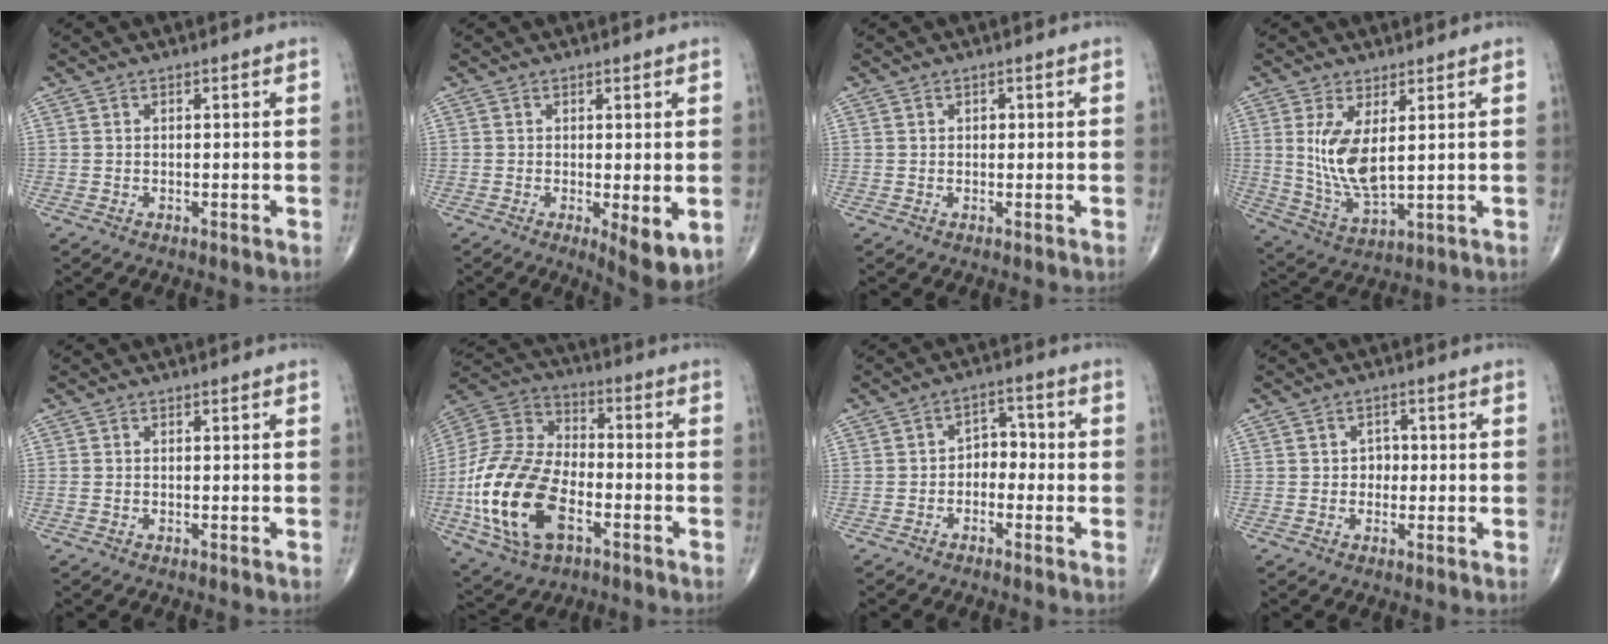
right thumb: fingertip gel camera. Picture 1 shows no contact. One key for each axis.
{"total": 6.1, "fx": -1.0, "fy": 1.9, "fz": 5.7, "tx": -0.081, "ty": -0.020, "tz": -0.013}
{"total": 0.9, "fx": 0.2, "fy": 0.7, "fz": 0.5, "tx": -0.004, "ty": 0.002, "tz": 0.003}
{"total": 9.5, "fx": 2.2, "fy": 3.8, "fz": 8.5, "tx": -0.170, "ty": -0.031, "tz": 0.055}
{"total": 0.5, "fx": -0.1, "fy": 0.3, "fz": 0.4, "tx": -0.013, "ty": 0.005, "tz": 0.002}
{"total": 22.1, "fx": -6.7, "fy": 12.6, "fz": 16.8, "tx": -0.344, "ty": 0.018, "tz": -0.121}
{"total": 4.4, "fx": -1.3, "fy": 3.2, "fz": 2.6, "tx": -0.015, "ty": 0.024, "tz": -0.035}
{"total": 2.5, "fx": -0.1, "fy": 2.1, "fz": 1.3, "tx": 0.000, "ty": 0.007, "tz": -0.007}